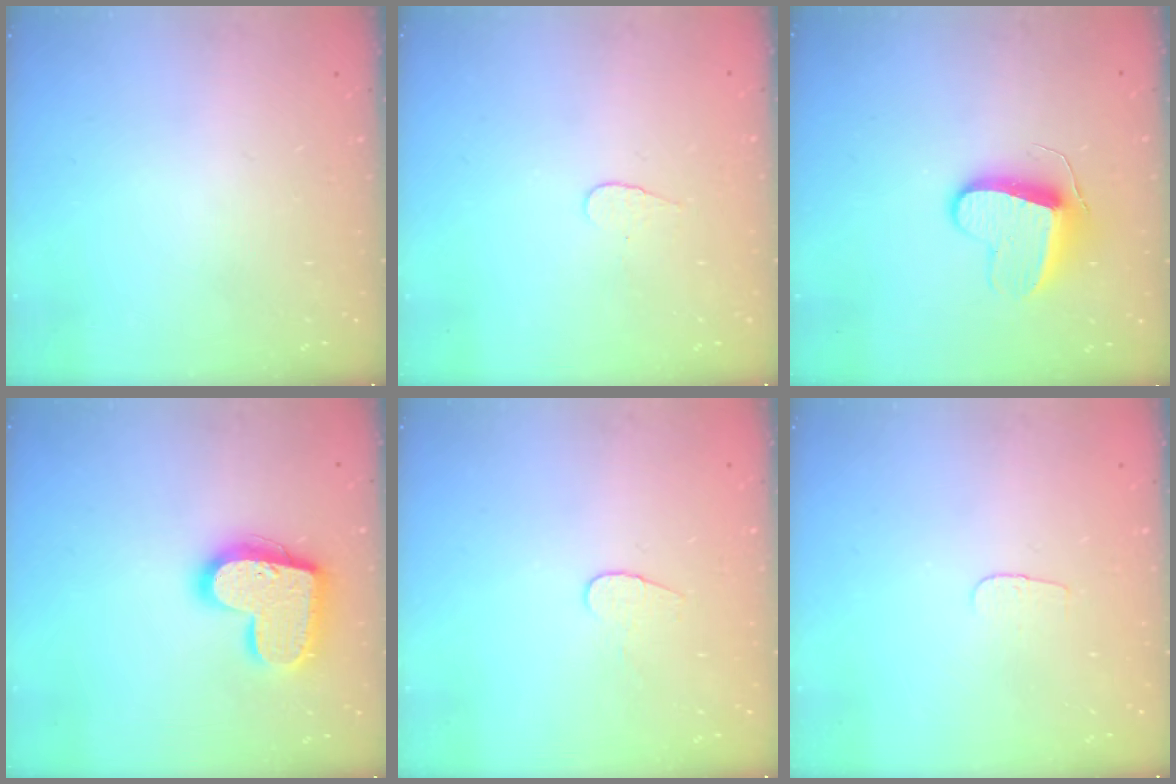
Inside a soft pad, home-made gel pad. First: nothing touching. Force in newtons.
{"total": 3.7, "press": 3.7, "slide": 0.4}
{"total": 10.0, "press": 10.0, "slide": 0.6}
{"total": 17.8, "press": 17.8, "slide": 1.2}
{"total": 4.7, "press": 4.6, "slide": 0.4}
{"total": 2.9, "press": 2.8, "slide": 0.3}